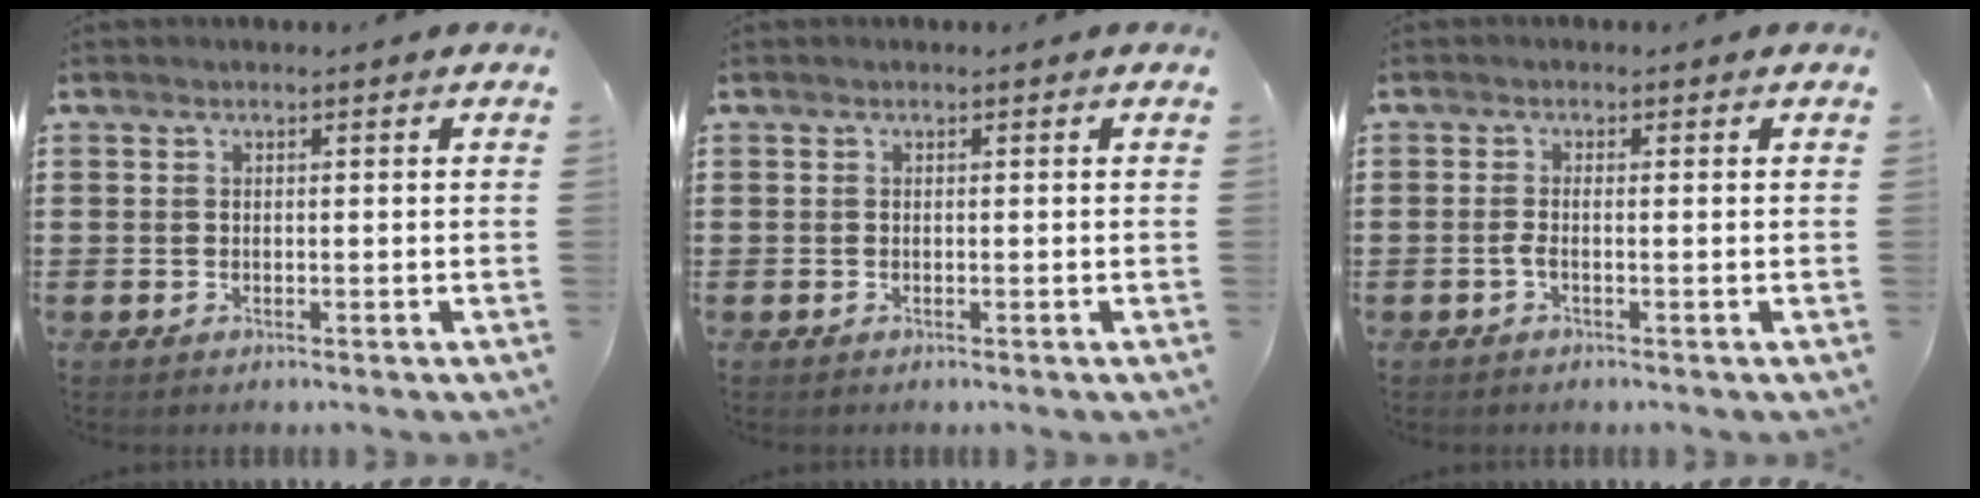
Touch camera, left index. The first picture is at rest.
{"total": 0.0}
{"total": 1.2, "force": [-0.5, 0.0, 1.1], "torque": [-0.022, -0.002, -0.008]}